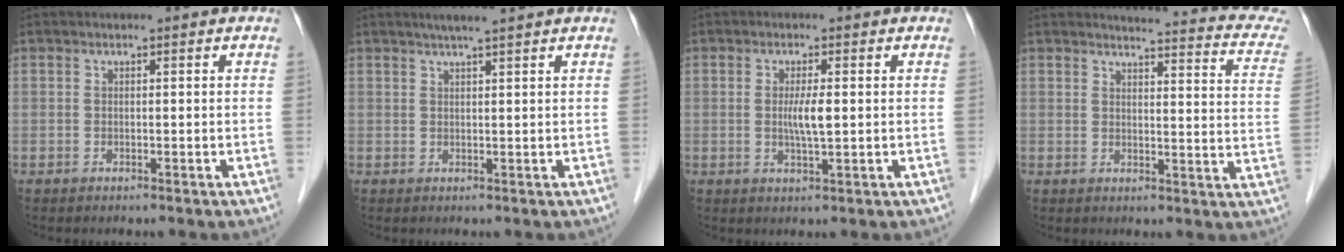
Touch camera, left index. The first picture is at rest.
{"total": 4.0, "force": [3.2, -0.5, 2.4], "torque": [-0.034, 0.015, 0.050]}
{"total": 3.4, "force": [0.1, 0.3, 3.3], "torque": [-0.064, -0.004, 0.003]}
{"total": 15.7, "force": [14.8, 1.7, 5.0], "torque": [-0.038, -0.062, 0.135]}